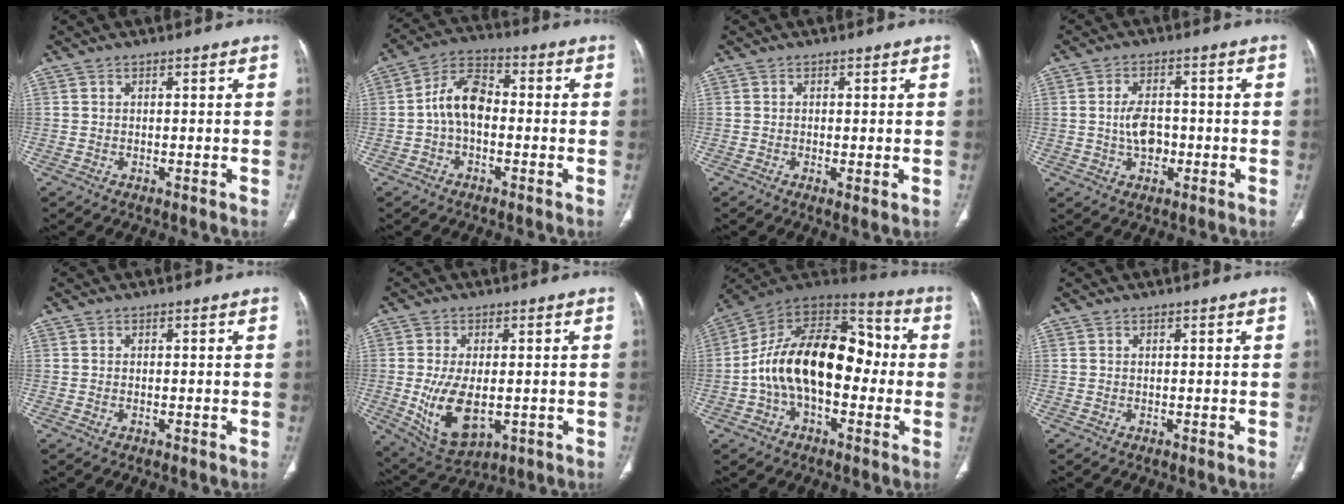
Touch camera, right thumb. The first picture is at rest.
{"total": 8.5, "force": [-0.9, 5.3, 6.6], "torque": [-0.111, 0.029, -0.029]}
{"total": 1.4, "force": [-0.1, 0.3, 1.4], "torque": [-0.029, -0.009, -0.003]}
{"total": 5.4, "force": [-0.6, 3.5, 4.1], "torque": [-0.066, 0.011, -0.007]}
{"total": 0.0}
{"total": 11.3, "force": [-1.7, 6.2, 9.3], "torque": [-0.167, -0.013, -0.011]}
{"total": 21.8, "force": [-1.6, 13.0, 17.4], "torque": [-0.275, 0.050, -0.034]}
{"total": 0.0}